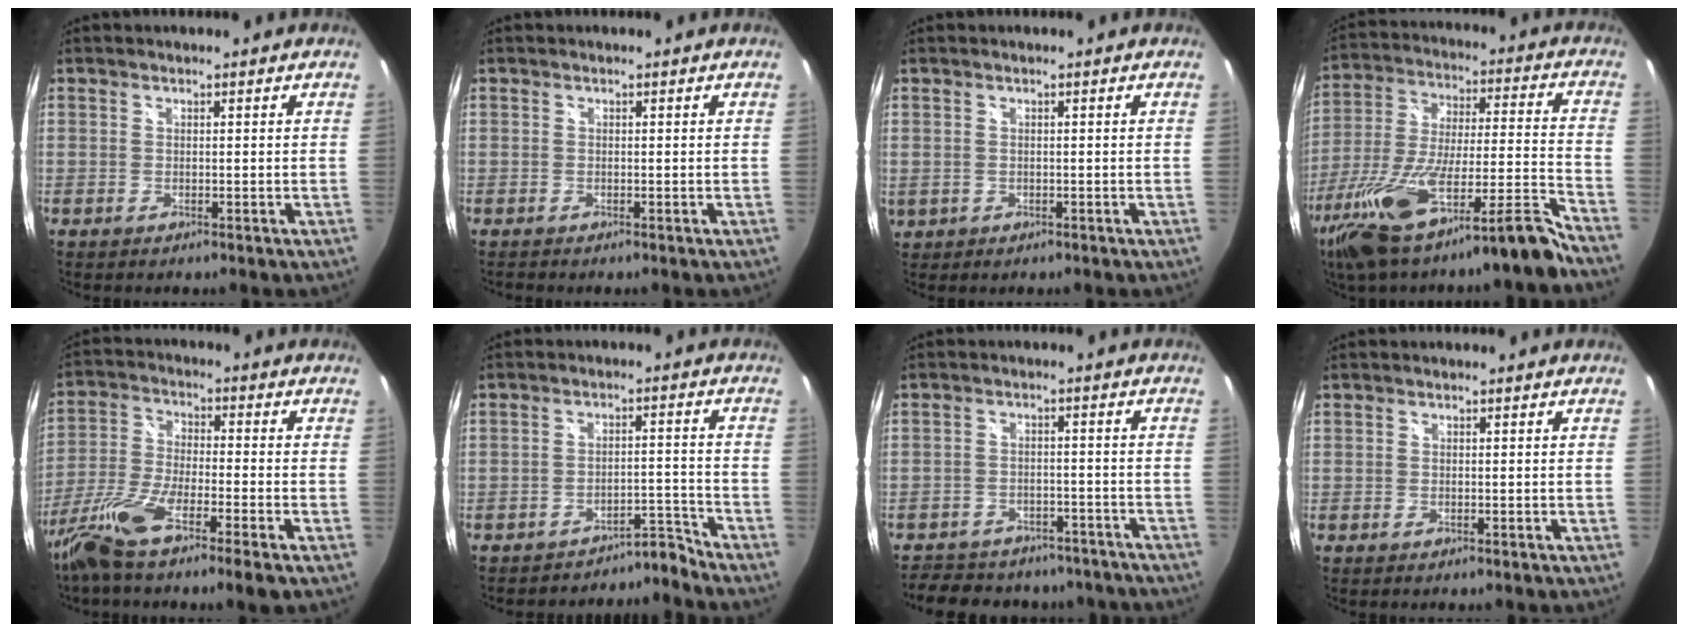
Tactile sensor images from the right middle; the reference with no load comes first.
{"total": 0.0}
{"total": 2.6, "force": [-0.1, 2.3, 1.3], "torque": [-0.025, 0.002, 0.006]}
{"total": 22.5, "force": [-17.2, 1.2, 14.6], "torque": [-0.262, -0.046, -0.288]}
{"total": 11.7, "force": [-7.6, 1.4, 8.8], "torque": [-0.189, -0.026, -0.151]}
{"total": 4.9, "force": [-4.9, 0.4, -0.2], "torque": [0.008, 0.019, -0.077]}
{"total": 18.7, "force": [-15.5, 8.1, 6.6], "torque": [-0.146, 0.021, -0.191]}
{"total": 0.0}